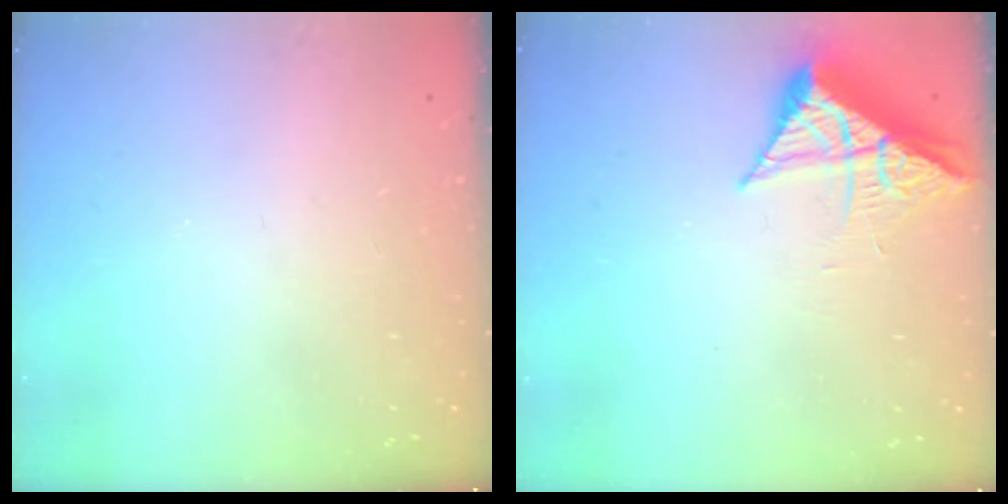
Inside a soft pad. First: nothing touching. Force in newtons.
{"total": 8.9, "press": 8.9, "slide": 0.9}